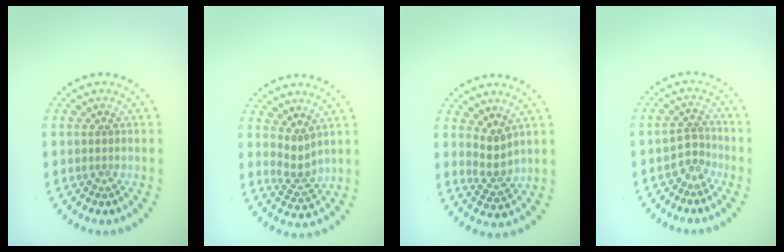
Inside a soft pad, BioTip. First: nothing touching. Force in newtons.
{"total": 2.0, "press": 1.4, "slide": 1.4}
{"total": 2.2, "press": 1.7, "slide": 1.5}
{"total": 2.0, "press": 1.3, "slide": 1.4}